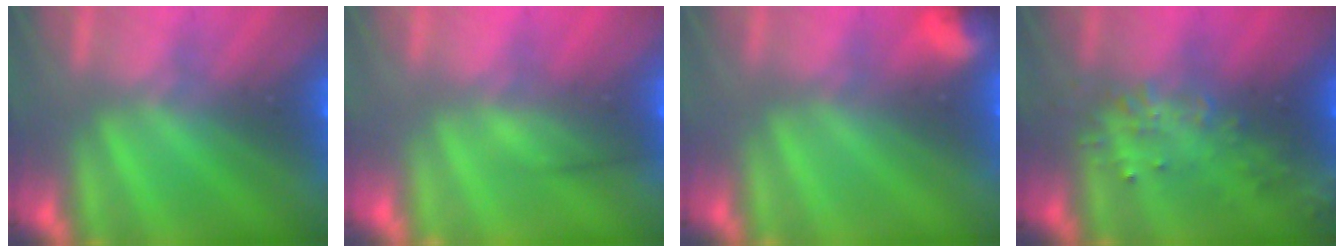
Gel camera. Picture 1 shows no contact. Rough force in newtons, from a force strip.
{"total": 2.8}
{"total": 3.0}
{"total": 2.9}